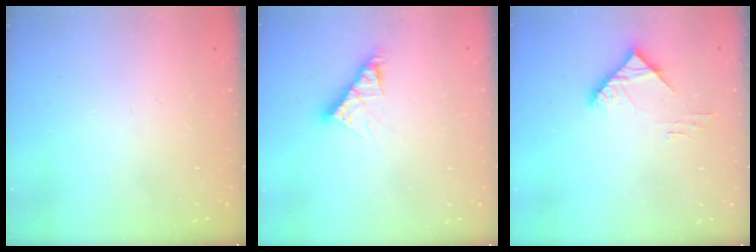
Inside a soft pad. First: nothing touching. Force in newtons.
{"total": 6.9, "press": 6.9, "slide": 0.6}
{"total": 5.2, "press": 5.1, "slide": 0.7}